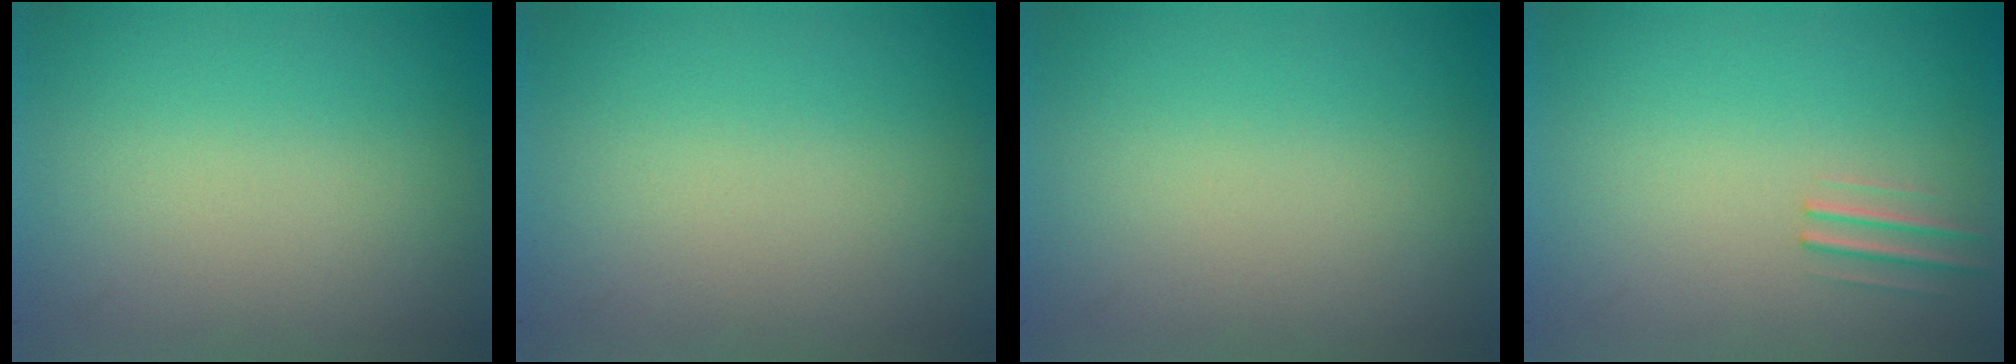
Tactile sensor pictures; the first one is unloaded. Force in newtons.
{"total": 0.0}
{"total": 0.0}
{"total": 1.0}